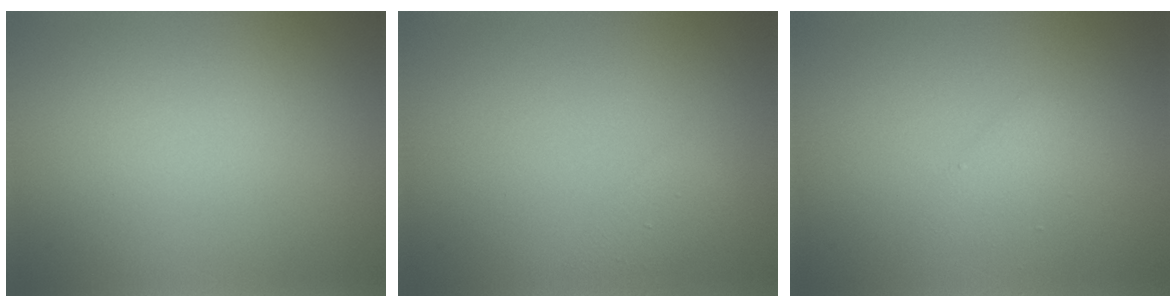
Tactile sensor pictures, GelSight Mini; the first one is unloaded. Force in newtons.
{"total": 1.3, "press": 1.3, "slide": 0.0}
{"total": 1.5, "press": 1.5, "slide": 0.1}